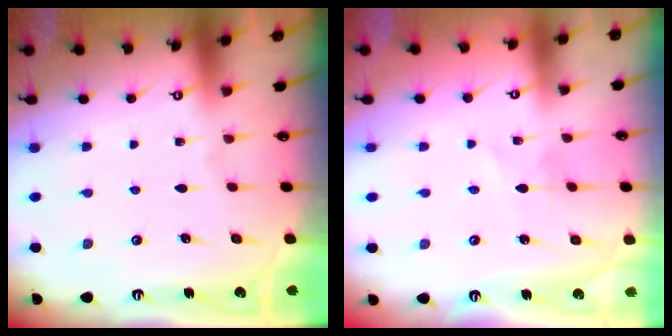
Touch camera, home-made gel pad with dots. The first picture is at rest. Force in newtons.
{"total": 2.4, "press": 2.4, "slide": 0.2}